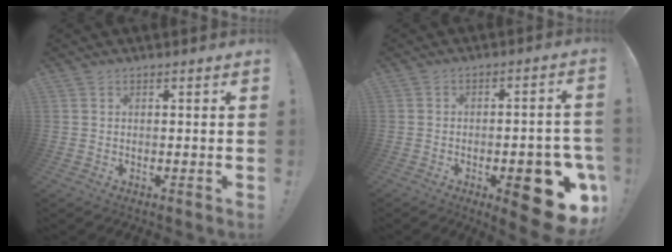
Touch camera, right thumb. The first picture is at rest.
{"total": 16.0, "force": [-6.3, 5.8, 13.5], "torque": [-0.145, 0.031, -0.080]}